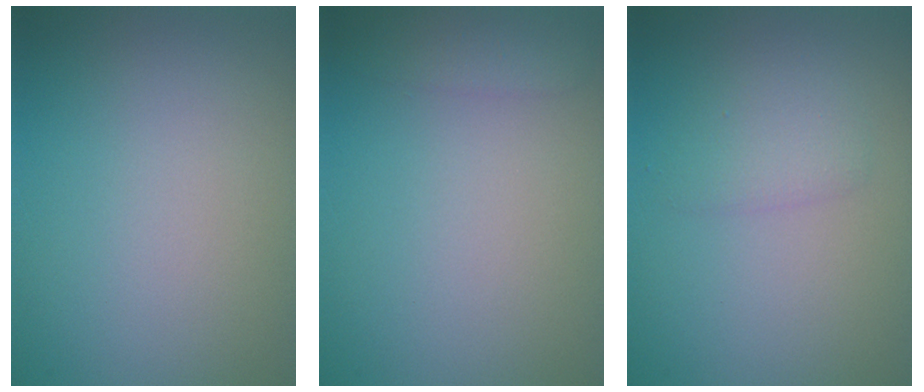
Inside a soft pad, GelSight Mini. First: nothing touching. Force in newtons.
{"total": 1.5, "press": 1.5, "slide": 0.1}
{"total": 1.6, "press": 1.6, "slide": 0.1}